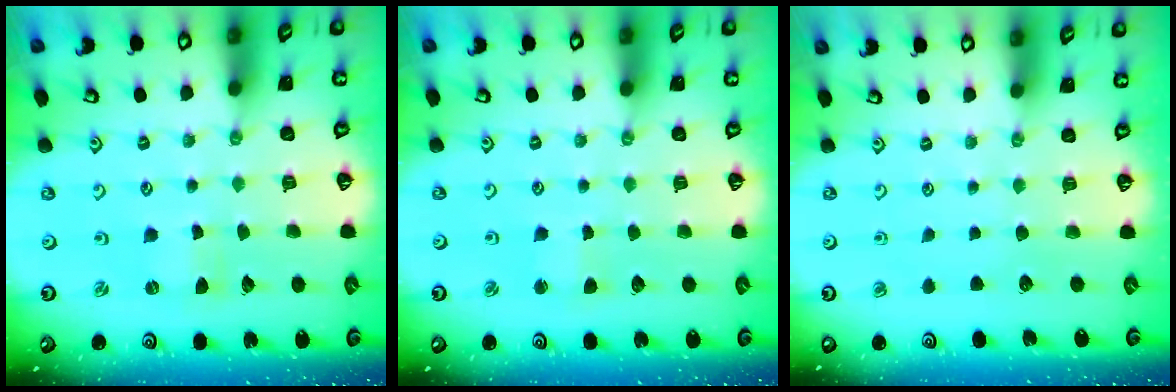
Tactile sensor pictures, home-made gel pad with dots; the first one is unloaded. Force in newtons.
{"total": 1.9, "press": 1.9, "slide": 0.3}
{"total": 0.0}